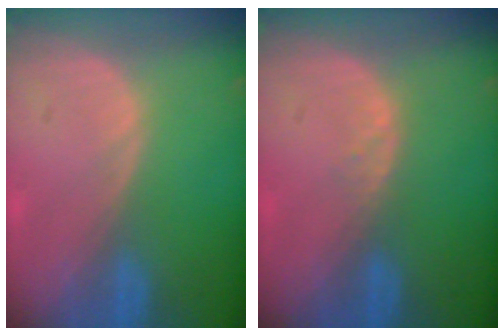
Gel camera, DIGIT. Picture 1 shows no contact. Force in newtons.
{"total": 1.0, "press": 1.0, "slide": 0.2}